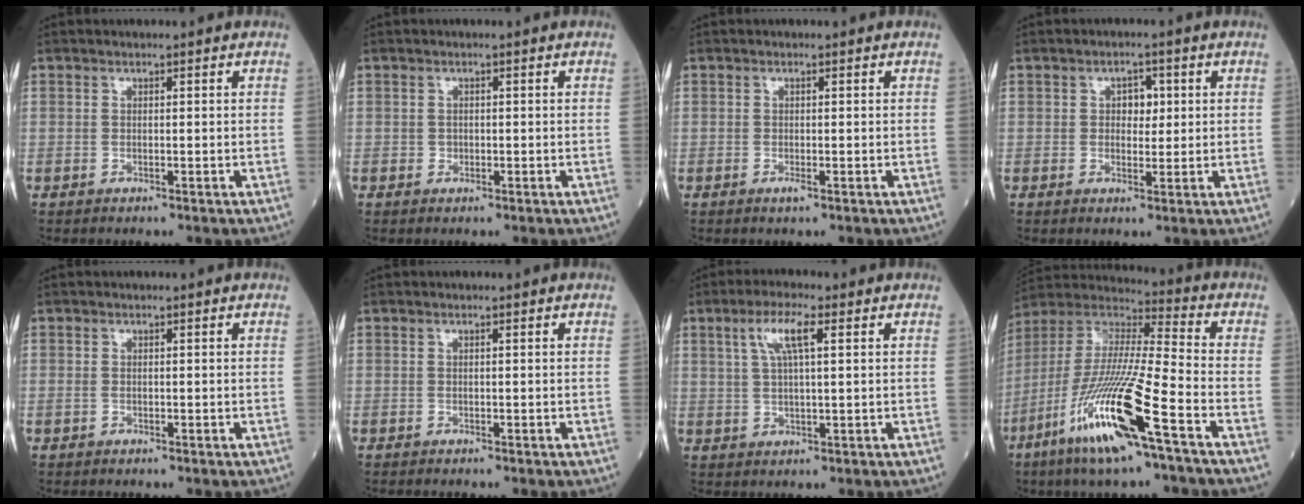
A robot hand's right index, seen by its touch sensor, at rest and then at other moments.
{"total": 0.7, "force": [-0.2, 0.7, 0.3], "torque": [-0.005, 0.002, -0.003]}
{"total": 0.9, "force": [-0.4, 0.1, 0.8], "torque": [-0.013, -0.001, -0.006]}
{"total": 2.9, "force": [0.7, 1.9, 2.1], "torque": [-0.024, 0.004, 0.009]}
{"total": 0.6, "force": [-0.2, 0.4, 0.4], "torque": [-0.013, 0.000, -0.003]}
{"total": 0.0}
{"total": 5.7, "force": [2.3, 0.8, 5.1], "torque": [-0.105, 0.012, 0.045]}
{"total": 19.1, "force": [-9.3, 0.7, 16.7], "torque": [-0.374, -0.047, -0.184]}